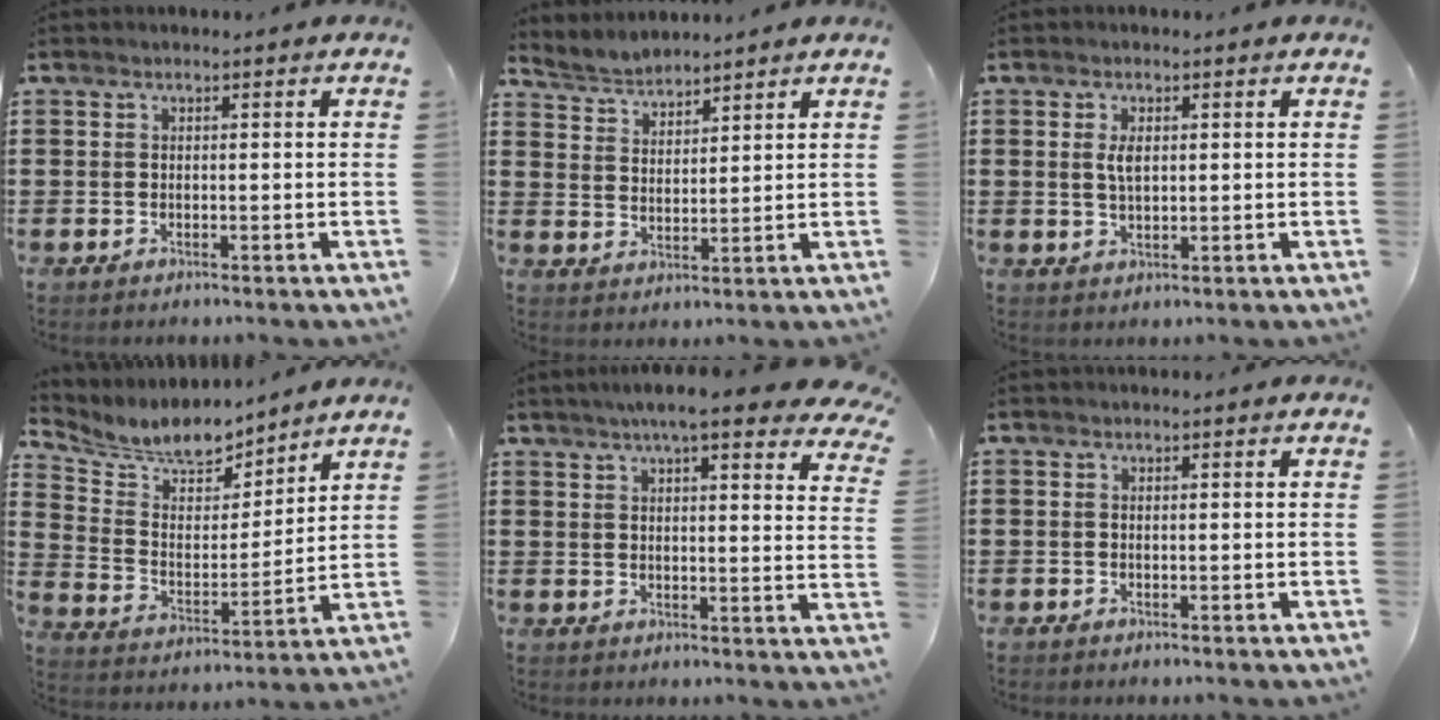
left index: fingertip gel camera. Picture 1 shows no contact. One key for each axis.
{"total": 3.3, "fx": 3.3, "fy": 0.4, "fz": -0.4, "tx": -0.008, "ty": -0.012, "tz": 0.060}
{"total": 2.9, "fx": 0.7, "fy": 1.2, "fz": 2.5, "tx": -0.055, "ty": 0.006, "tz": 0.011}
{"total": 7.9, "fx": 7.2, "fy": 2.4, "fz": 1.9, "tx": -0.070, "ty": -0.049, "tz": 0.126}
{"total": 7.3, "fx": 6.1, "fy": 0.4, "fz": 4.0, "tx": -0.081, "ty": -0.015, "tz": 0.105}
{"total": 0.0}